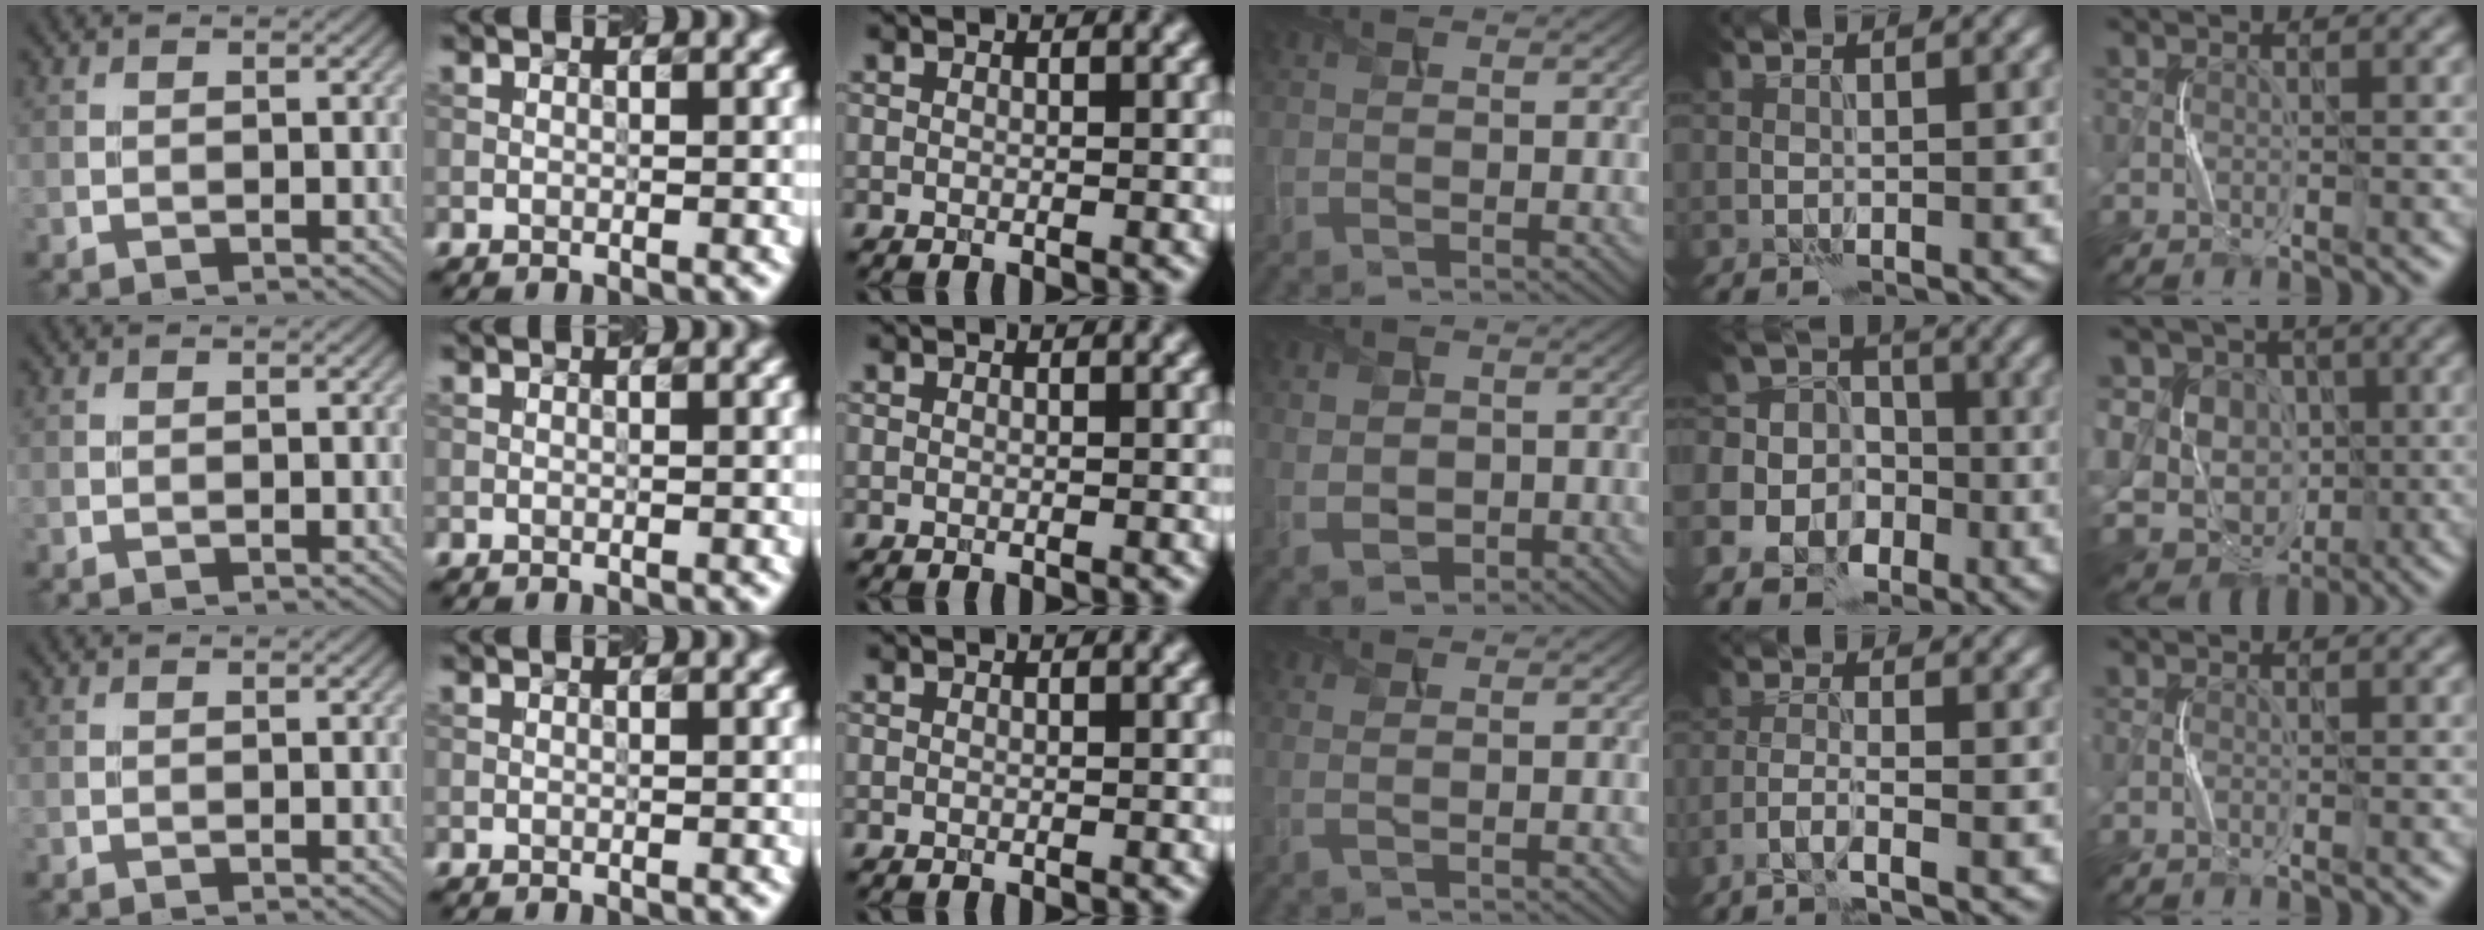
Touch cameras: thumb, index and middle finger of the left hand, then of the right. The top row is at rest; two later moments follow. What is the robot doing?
{"motion": "squeeze", "object": "sponge"}